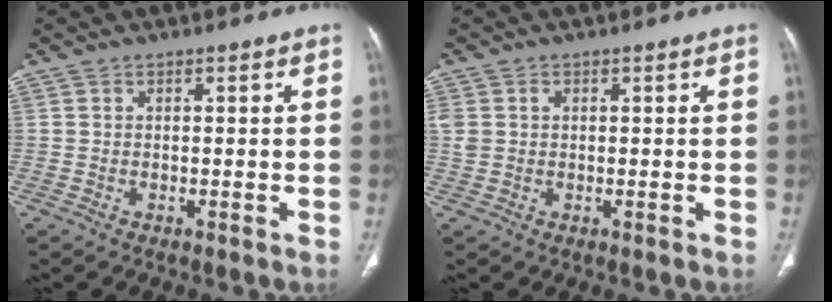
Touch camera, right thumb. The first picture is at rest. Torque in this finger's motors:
{"motor_torque": [0.82, 0.67, 0.59, 0.59, 0.01]}